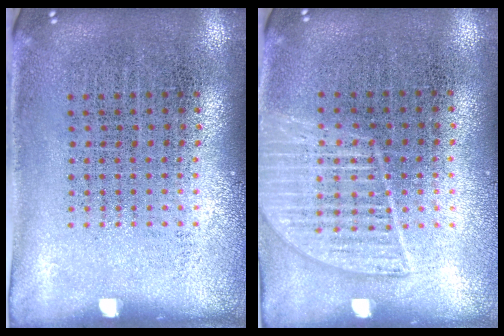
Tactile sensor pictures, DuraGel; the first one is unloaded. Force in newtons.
{"total": 1.4, "press": 1.3, "slide": 0.6}